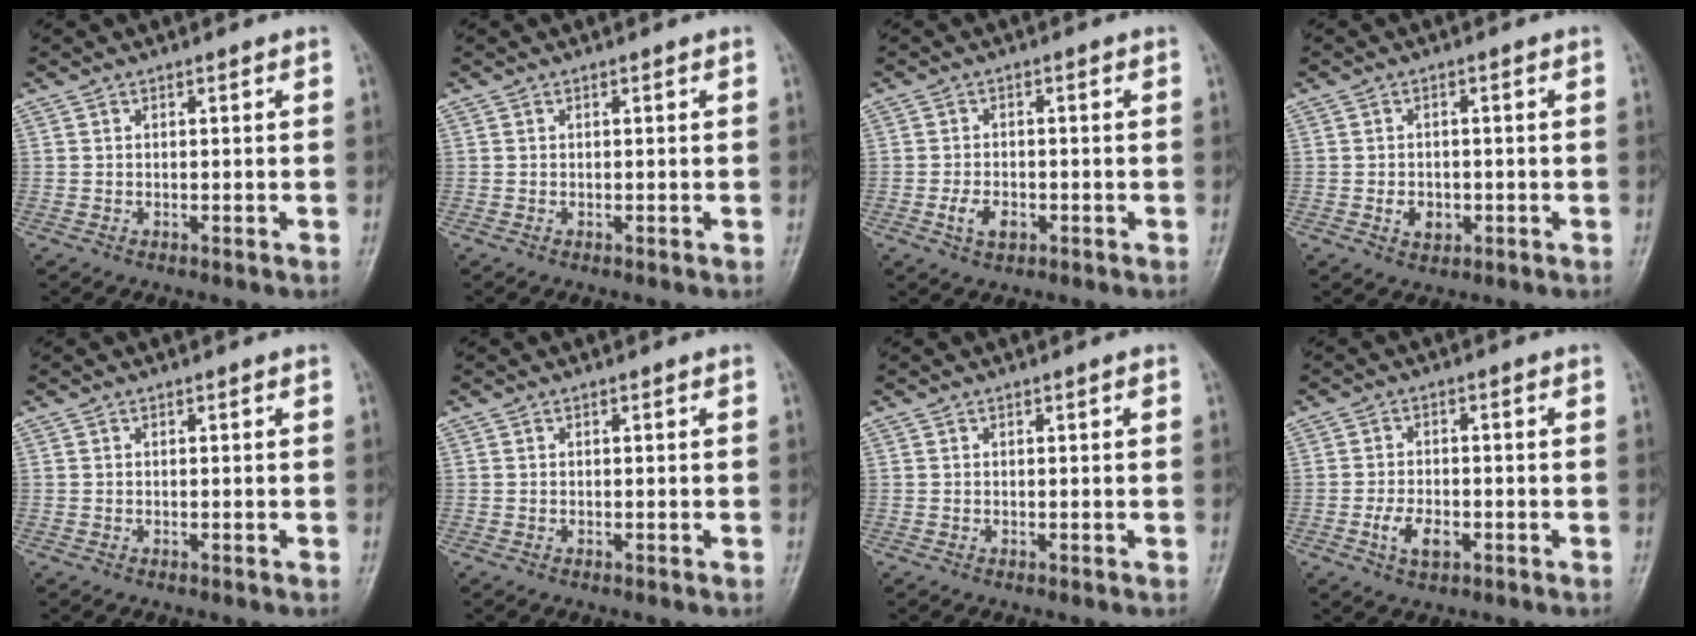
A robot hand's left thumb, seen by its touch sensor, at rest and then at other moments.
{"total": 0.0}
{"total": 4.0, "force": [-1.6, 2.5, 2.8], "torque": [-0.047, 0.008, -0.027]}
{"total": 3.7, "force": [-1.1, 2.8, 2.1], "torque": [-0.022, 0.006, -0.014]}
{"total": 0.0}
{"total": 0.0}
{"total": 0.7, "force": [0.2, 0.2, 0.6], "torque": [-0.009, 0.001, 0.001]}
{"total": 5.0, "force": [-2.0, 2.8, 3.6], "torque": [-0.065, 0.009, -0.035]}